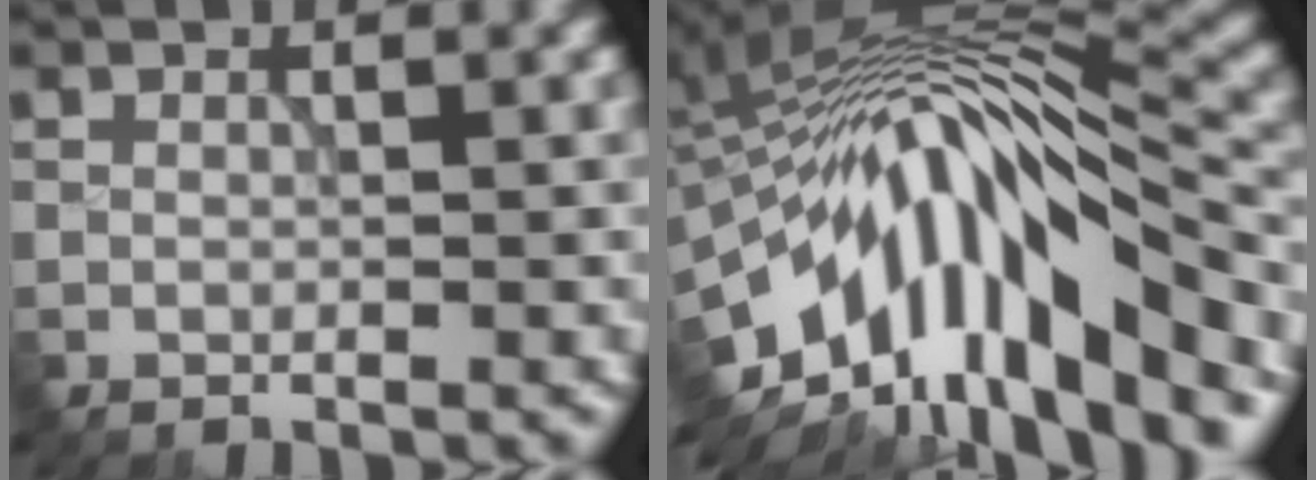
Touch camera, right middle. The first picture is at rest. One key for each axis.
{"total": 14.0, "fx": -5.4, "fy": 5.2, "fz": 11.9, "tx": -0.199, "ty": 0.021, "tz": -0.082}